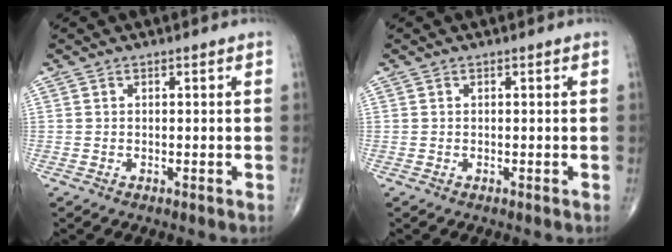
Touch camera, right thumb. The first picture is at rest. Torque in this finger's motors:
{"motor_torque": [-0.12, 0.12, 0.05, 0.10, 0.00]}